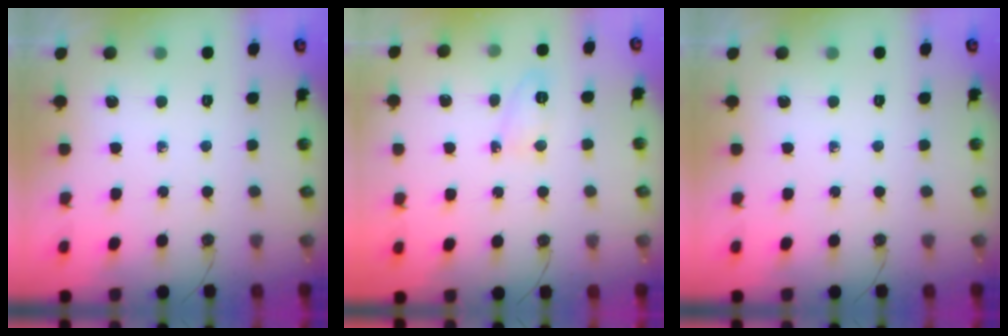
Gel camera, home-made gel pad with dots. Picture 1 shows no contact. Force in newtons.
{"total": 4.2, "press": 4.0, "slide": 1.3}
{"total": 0.0}